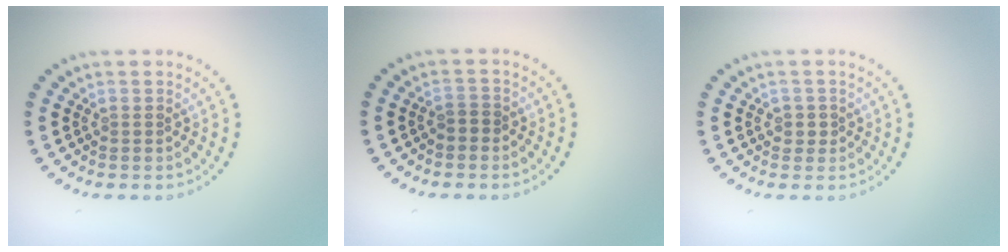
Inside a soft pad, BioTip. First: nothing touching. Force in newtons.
{"total": 1.1, "press": 1.0, "slide": 0.3}
{"total": 1.2, "press": 1.0, "slide": 0.6}